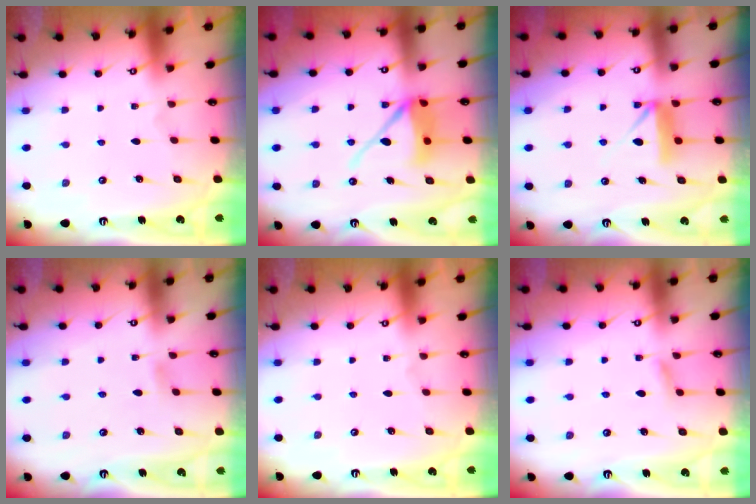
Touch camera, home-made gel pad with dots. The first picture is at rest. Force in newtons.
{"total": 10.6, "press": 10.5, "slide": 1.6}
{"total": 8.3, "press": 8.3, "slide": 0.5}
{"total": 3.5, "press": 3.4, "slide": 0.6}
{"total": 0.0}
{"total": 5.1, "press": 5.0, "slide": 0.8}